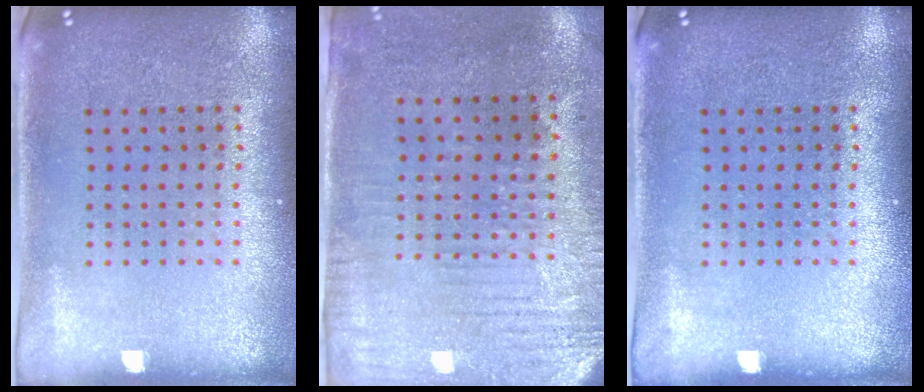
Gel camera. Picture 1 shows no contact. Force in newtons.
{"total": 3.0, "press": 2.5, "slide": 1.6}
{"total": 0.0}